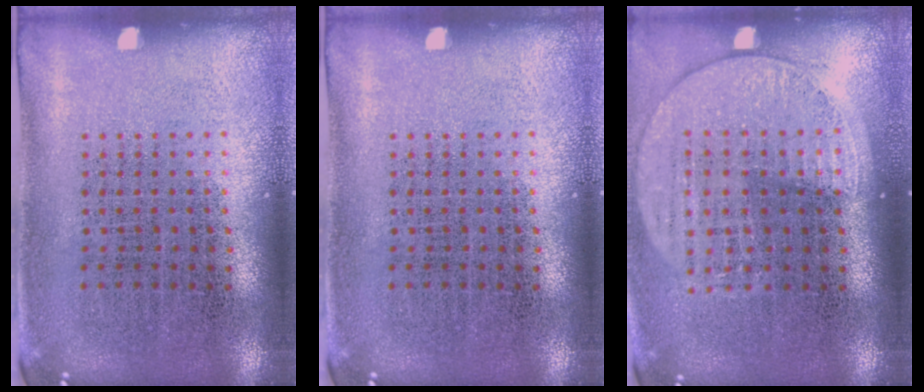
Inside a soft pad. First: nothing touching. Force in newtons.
{"total": 0.0}
{"total": 1.5, "press": 1.4, "slide": 0.5}